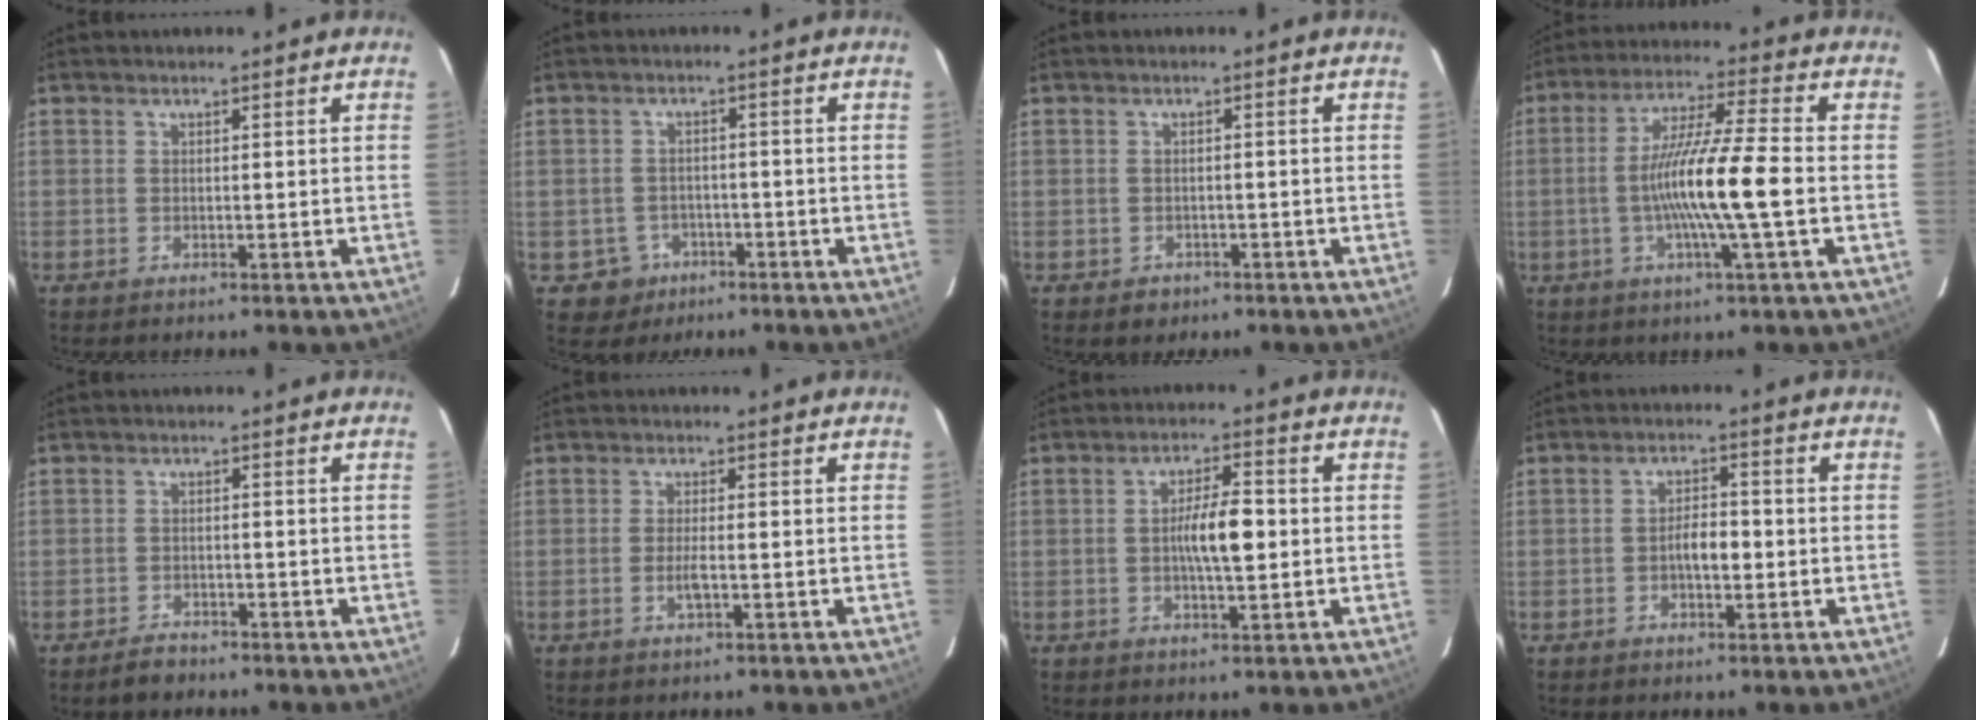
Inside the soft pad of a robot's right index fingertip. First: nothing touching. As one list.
[{"total": 4.5, "force": [-1.9, 4.1, -0.1], "torque": [0.006, 0.014, -0.024]}, {"total": 2.0, "force": [-1.1, 1.6, 0.3], "torque": [-0.004, 0.005, -0.010]}, {"total": 12.3, "force": [-2.0, -0.5, 12.1], "torque": [-0.224, -0.004, -0.043]}, {"total": 2.6, "force": [-2.2, 1.1, 0.7], "torque": [-0.018, 0.001, -0.035]}, {"total": 2.4, "force": [-0.7, 0.4, 2.2], "torque": [-0.049, -0.002, -0.012]}, {"total": 6.4, "force": [-0.3, 1.4, 6.3], "torque": [-0.113, 0.009, -0.005]}, {"total": 3.8, "force": [-0.9, 1.5, 3.4], "torque": [-0.060, 0.007, -0.016]}]